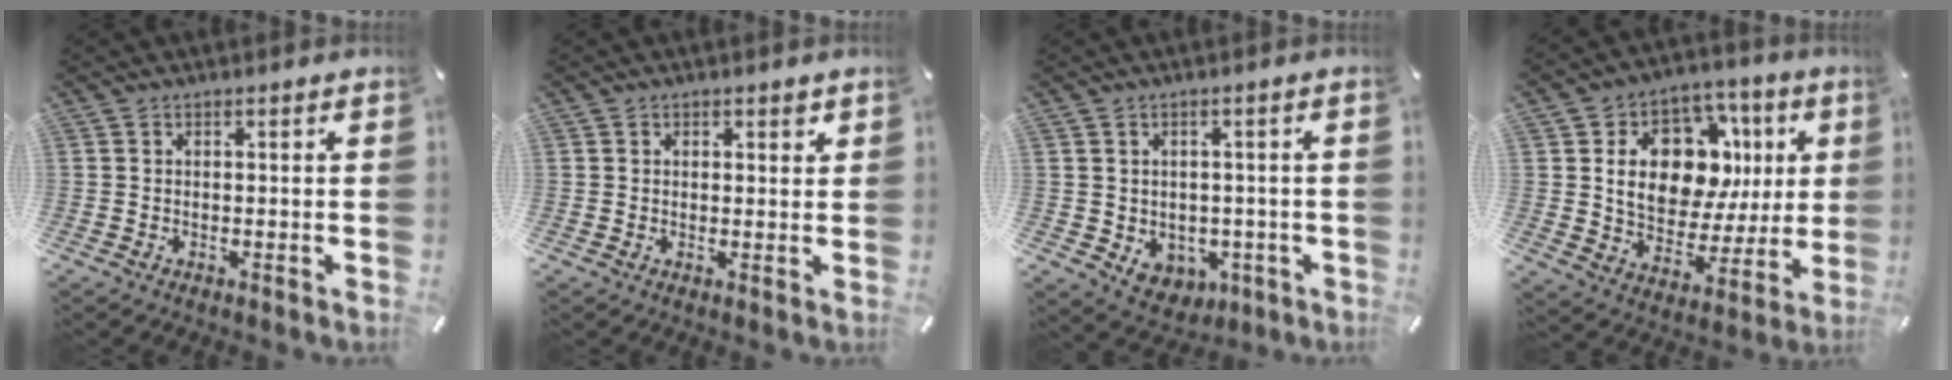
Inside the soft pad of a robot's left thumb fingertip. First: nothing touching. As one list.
[{"total": 1.3, "force": [0.7, 0.8, 0.6], "torque": [0.002, -0.003, 0.009]}, {"total": 4.4, "force": [0.7, 4.3, 1.0], "torque": [-0.012, -0.009, 0.015]}, {"total": 17.4, "force": [5.0, 12.2, 11.5], "torque": [-0.177, -0.020, 0.095]}]